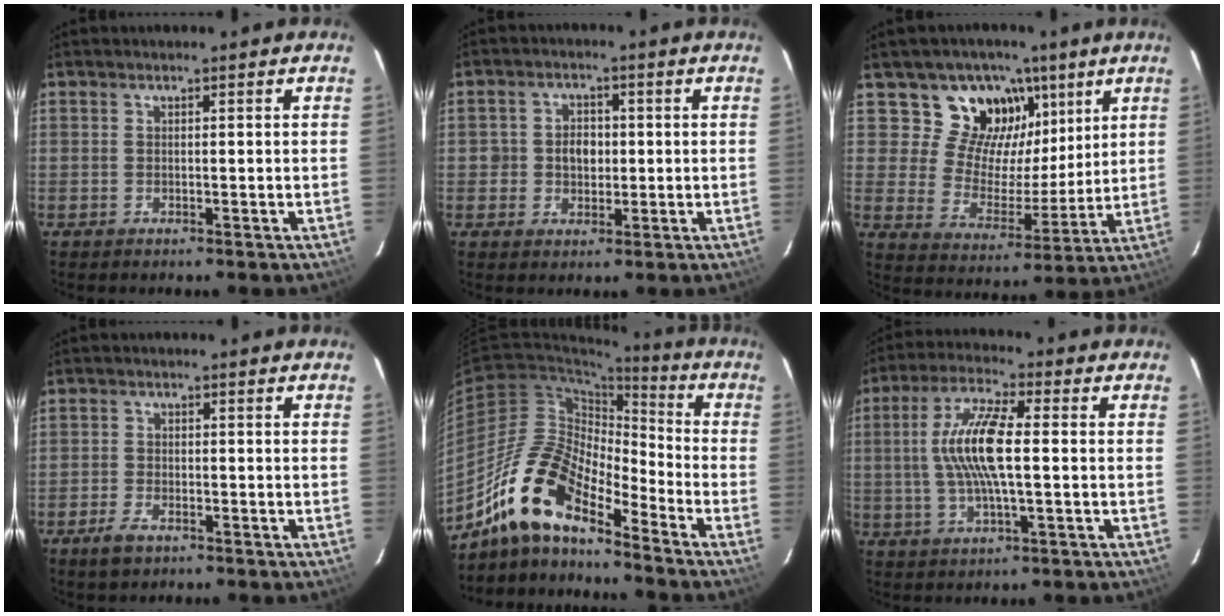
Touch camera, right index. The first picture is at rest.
{"total": 4.3, "force": [-0.3, 3.8, 2.0], "torque": [-0.037, 0.010, -0.002]}
{"total": 13.7, "force": [8.1, 9.9, 4.9], "torque": [-0.084, -0.011, 0.142]}
{"total": 3.8, "force": [-2.6, 1.8, 2.1], "torque": [-0.057, -0.003, -0.048]}
{"total": 15.3, "force": [-11.9, 4.4, 8.7], "torque": [-0.156, 0.002, -0.238]}
{"total": 11.5, "force": [0.2, 2.5, 11.2], "torque": [-0.222, 0.008, 0.001]}